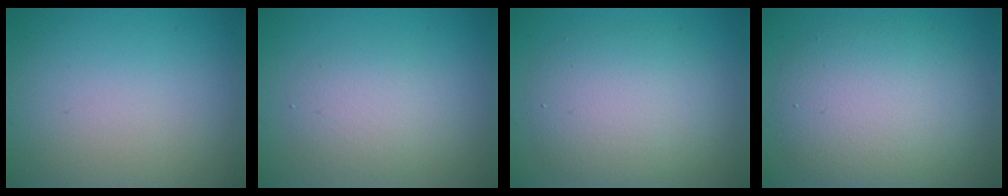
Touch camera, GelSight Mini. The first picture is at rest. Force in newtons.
{"total": 2.7, "press": 2.7, "slide": 0.1}
{"total": 5.2, "press": 5.2, "slide": 0.4}
{"total": 7.1, "press": 7.1, "slide": 0.5}